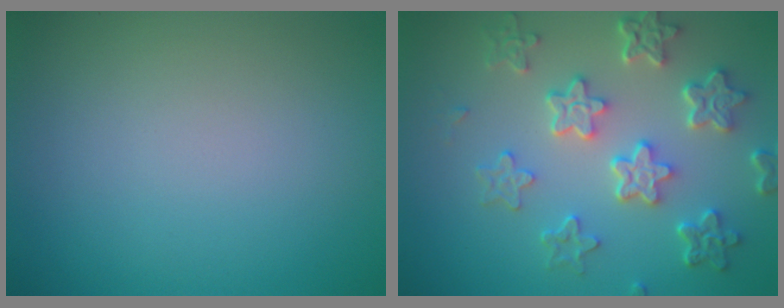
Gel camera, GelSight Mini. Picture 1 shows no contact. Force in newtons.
{"total": 6.2, "press": 4.6, "slide": 4.2}